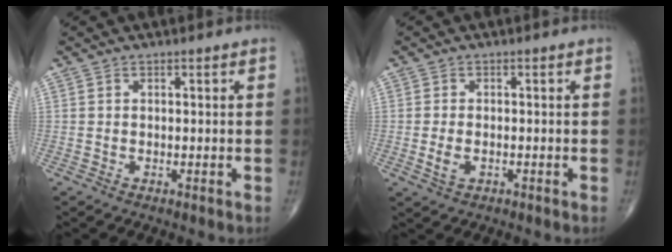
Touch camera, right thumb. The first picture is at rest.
{"total": 2.7, "force": [-0.6, 1.6, 2.1], "torque": [-0.041, 0.000, -0.009]}